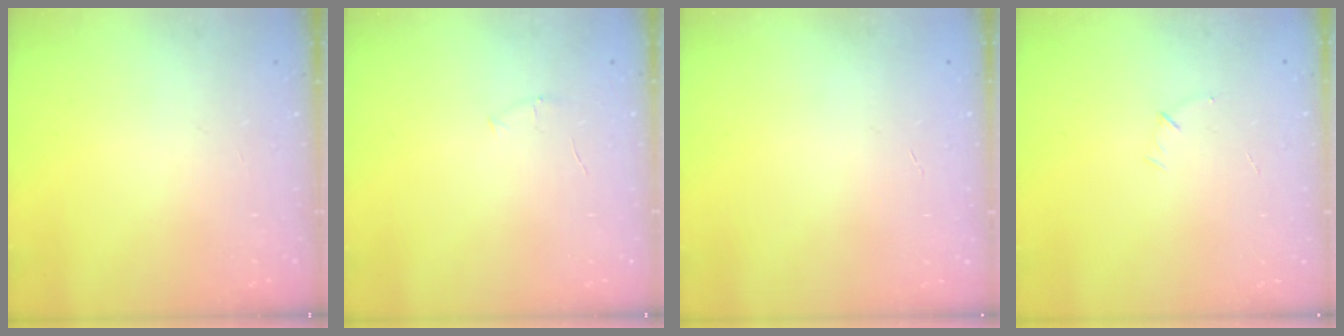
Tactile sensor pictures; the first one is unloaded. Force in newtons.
{"total": 4.0, "press": 3.8, "slide": 1.2}
{"total": 0.0}
{"total": 3.9, "press": 3.8, "slide": 1.1}